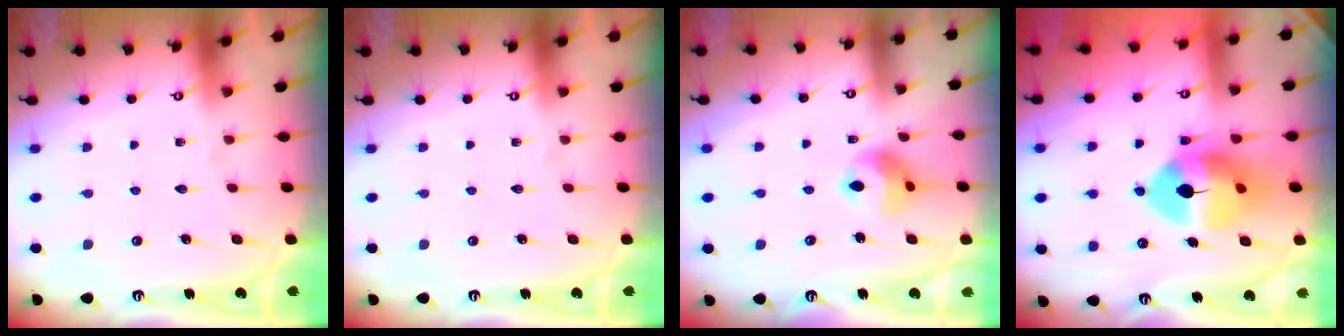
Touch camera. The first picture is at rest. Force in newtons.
{"total": 0.0}
{"total": 9.6, "press": 9.5, "slide": 1.1}
{"total": 12.1, "press": 11.9, "slide": 2.0}